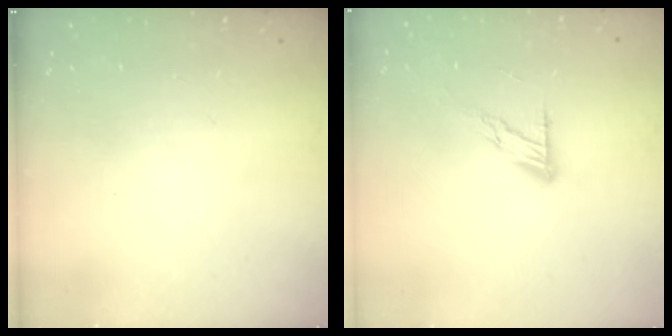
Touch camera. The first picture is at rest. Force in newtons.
{"total": 8.7, "press": 8.7, "slide": 0.7}